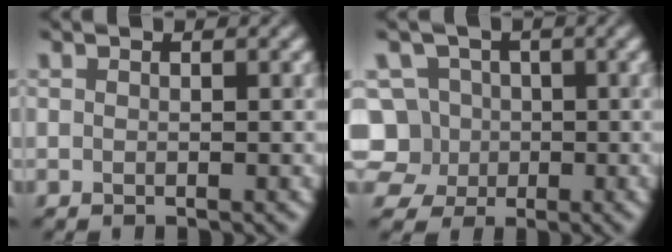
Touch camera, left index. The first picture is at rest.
{"total": 6.4, "force": [-1.0, 5.9, 2.4], "torque": [-0.031, 0.028, -0.044]}